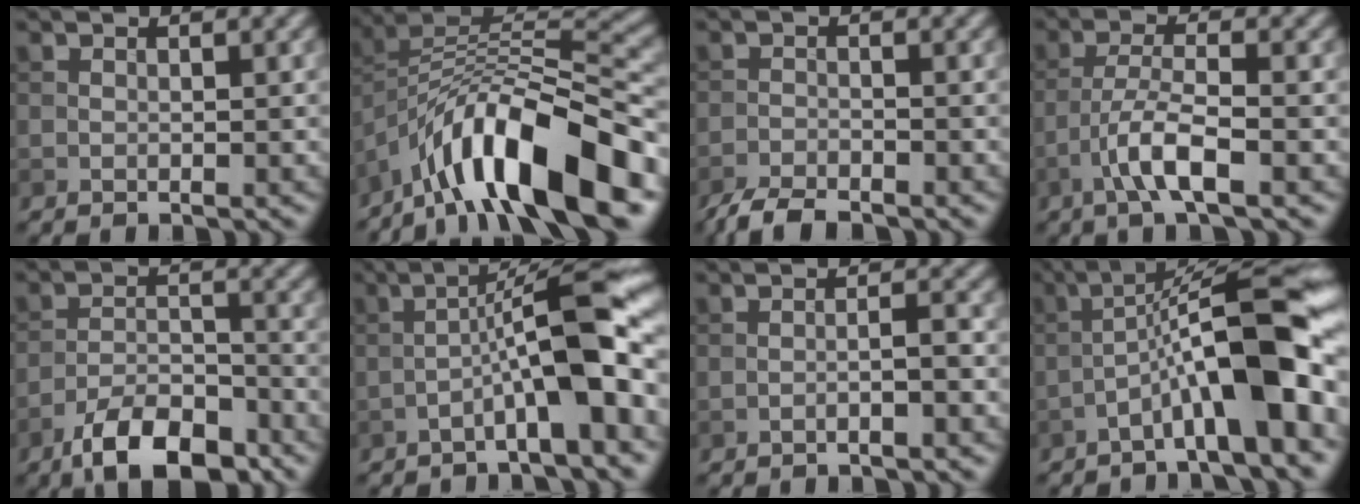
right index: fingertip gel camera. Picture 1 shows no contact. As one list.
[{"total": 13.4, "force": [-7.9, 4.3, 9.9], "torque": [-0.152, 0.018, -0.144]}, {"total": 3.8, "force": [-3.3, 1.0, 1.6], "torque": [-0.030, -0.007, -0.069]}, {"total": 4.5, "force": [-2.2, 0.9, 3.8], "torque": [-0.075, 0.008, -0.050]}, {"total": 7.6, "force": [-5.4, 2.8, 4.5], "torque": [-0.074, -0.002, -0.100]}, {"total": 9.0, "force": [-3.1, 1.1, 8.4], "torque": [-0.123, 0.034, -0.051]}, {"total": 1.7, "force": [-1.0, 0.1, 1.3], "torque": [-0.023, 0.008, -0.022]}, {"total": 10.8, "force": [-3.9, 1.6, 10.0], "torque": [-0.148, 0.036, -0.064]}]